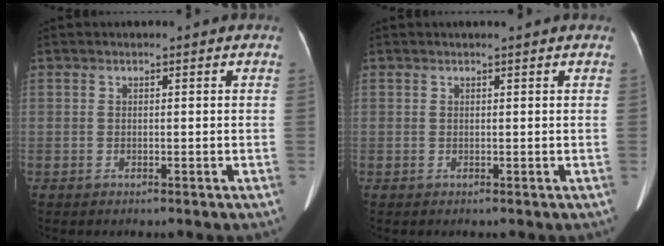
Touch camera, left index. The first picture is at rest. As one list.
[{"total": 1.3, "force": [1.2, -0.1, 0.6], "torque": [-0.008, 0.012, 0.017]}]